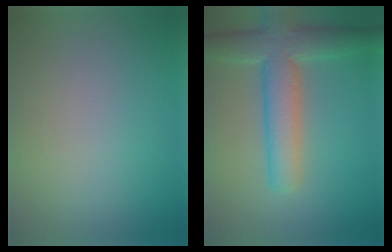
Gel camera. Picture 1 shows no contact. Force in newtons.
{"total": 6.8, "press": 6.8, "slide": 0.3}